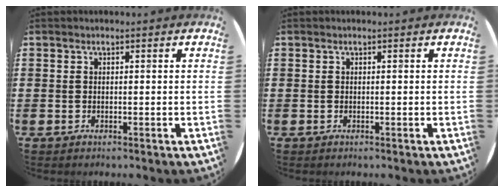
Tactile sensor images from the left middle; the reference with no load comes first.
{"total": 0.0}